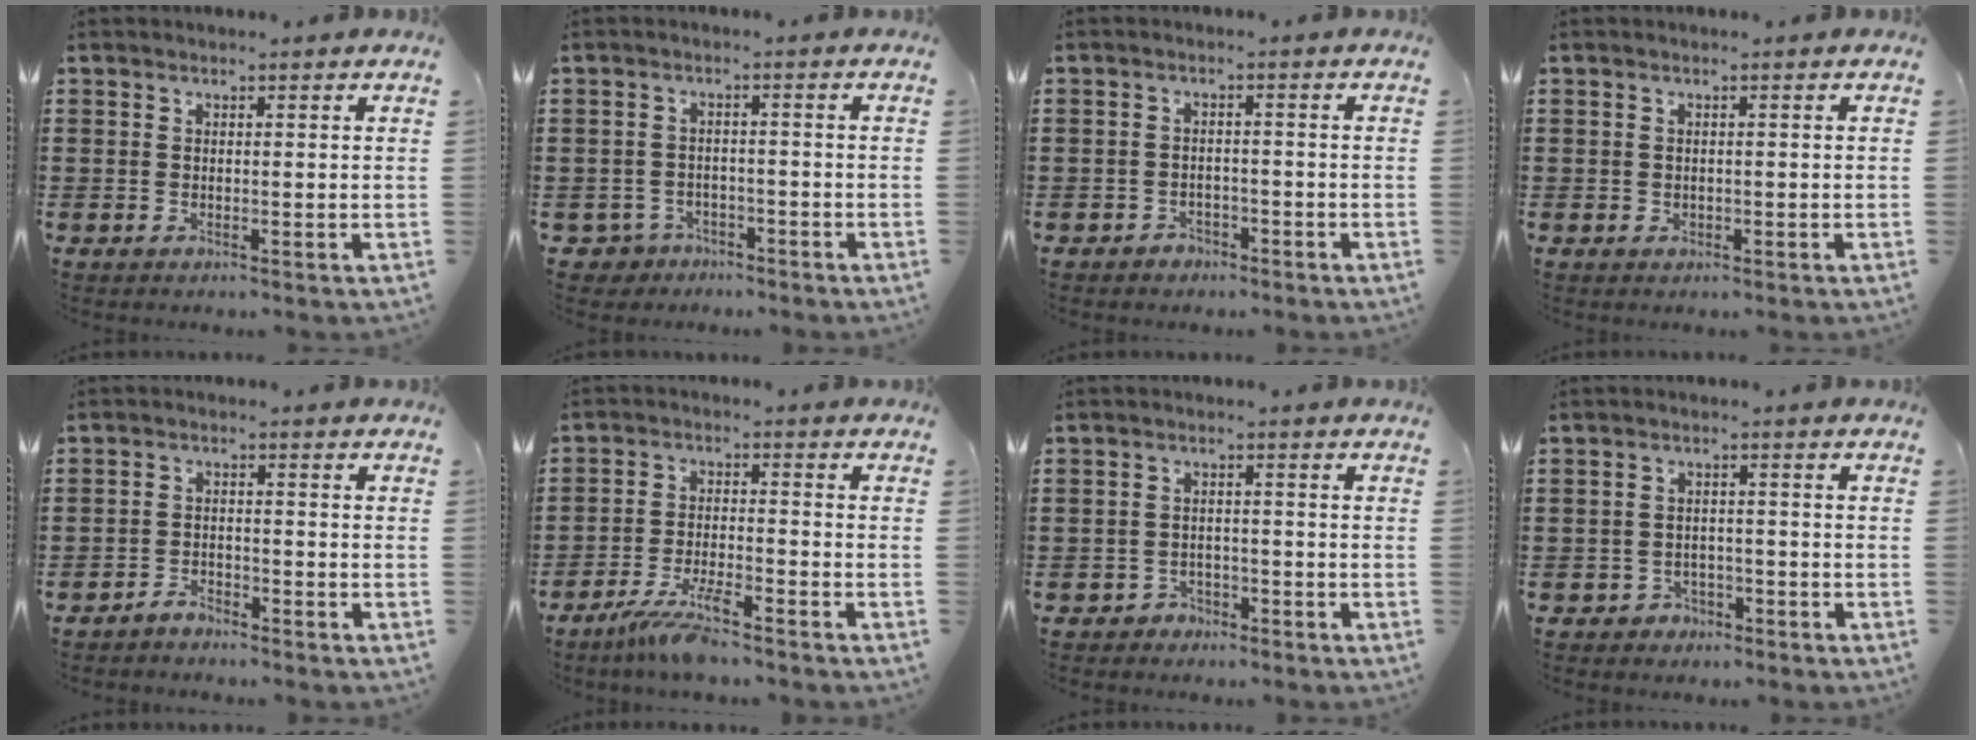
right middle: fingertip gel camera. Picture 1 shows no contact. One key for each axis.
{"total": 2.7, "fx": -2.4, "fy": 1.3, "fz": 0.0, "tx": -0.018, "ty": -0.003, "tz": -0.054}
{"total": 1.8, "fx": -1.6, "fy": 0.7, "fz": 0.0, "tx": -0.008, "ty": 0.000, "tz": -0.036}
{"total": 0.5, "fx": 0.0, "fy": 0.5, "fz": 0.2, "tx": -0.007, "ty": 0.001, "tz": 0.001}
{"total": 2.4, "fx": -2.3, "fy": 0.5, "fz": 0.1, "tx": -0.010, "ty": 0.001, "tz": -0.048}
{"total": 6.0, "fx": -4.8, "fy": 0.7, "fz": 3.4, "tx": -0.088, "ty": -0.014, "tz": -0.097}
{"total": 2.0, "fx": -1.8, "fy": 0.8, "fz": 0.0, "tx": -0.010, "ty": -0.001, "tz": -0.040}
{"total": 2.1, "fx": -1.8, "fy": 1.1, "fz": 0.0, "tx": -0.011, "ty": -0.002, "tz": -0.040}